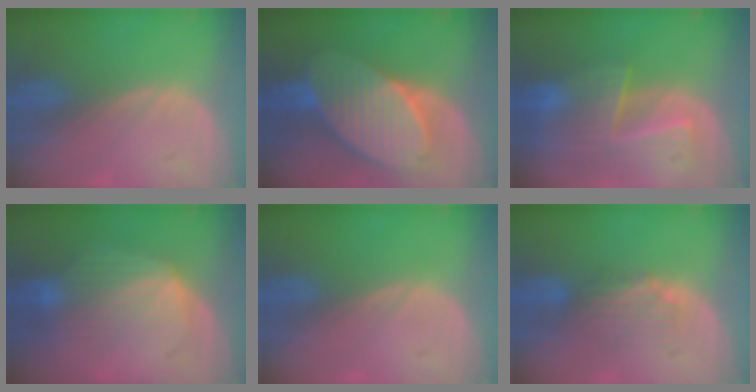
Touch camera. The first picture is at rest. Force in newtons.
{"total": 10.9, "press": 10.9, "slide": 0.7}
{"total": 9.6, "press": 8.4, "slide": 4.7}
{"total": 7.5, "press": 7.4, "slide": 1.2}
{"total": 0.0}
{"total": 4.7, "press": 3.9, "slide": 2.5}